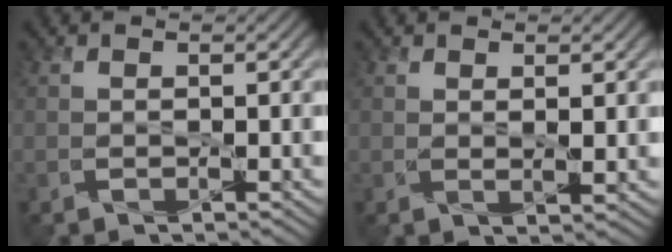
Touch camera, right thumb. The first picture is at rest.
{"total": 1.5, "force": [0.8, 0.3, 1.2], "torque": [-0.026, -0.004, 0.017]}